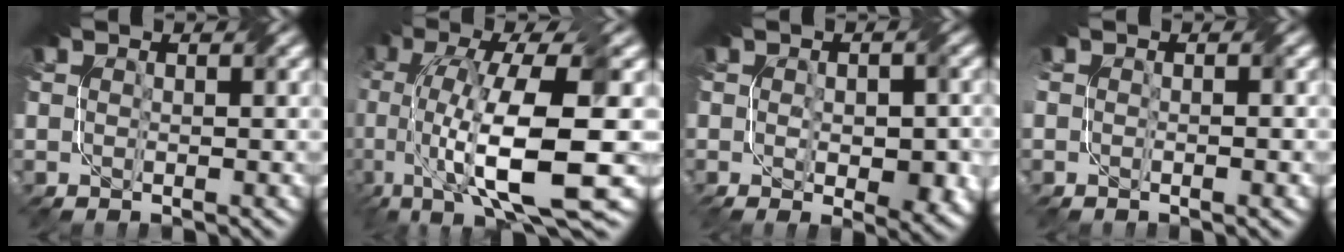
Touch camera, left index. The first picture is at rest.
{"total": 13.5, "force": [-2.7, 4.0, 12.6], "torque": [-0.234, 0.001, -0.035]}
{"total": 5.8, "force": [-1.4, 2.6, 5.0], "torque": [-0.074, -0.008, -0.012]}
{"total": 1.4, "force": [-0.7, 0.6, 1.1], "torque": [-0.001, 0.002, -0.006]}